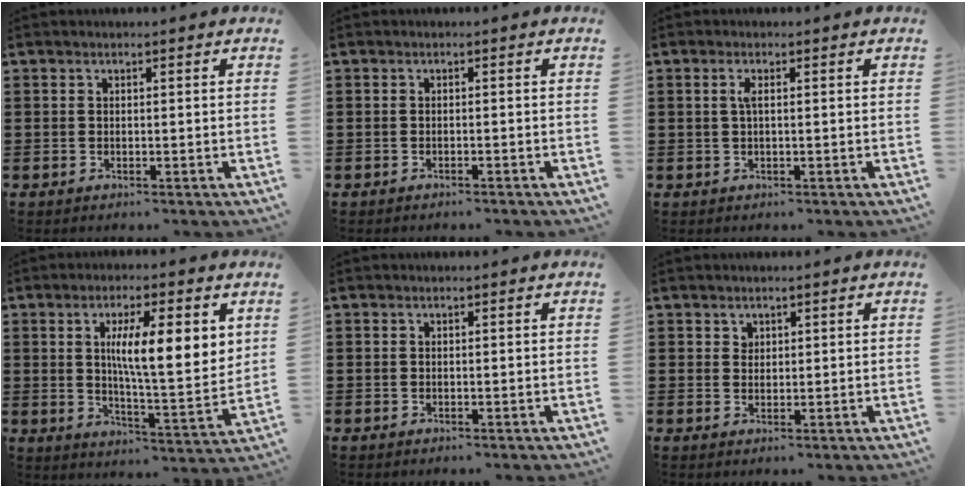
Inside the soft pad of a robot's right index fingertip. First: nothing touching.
{"total": 0.6, "force": [-0.6, 0.0, 0.2], "torque": [-0.005, -0.002, -0.012]}
{"total": 1.6, "force": [0.1, 0.3, 1.6], "torque": [-0.031, 0.000, 0.001]}
{"total": 10.1, "force": [3.4, 2.3, 9.2], "torque": [-0.158, -0.012, 0.049]}
{"total": 0.0}
{"total": 1.4, "force": [1.1, 1.0, 0.1], "torque": [-0.004, 0.001, 0.021]}